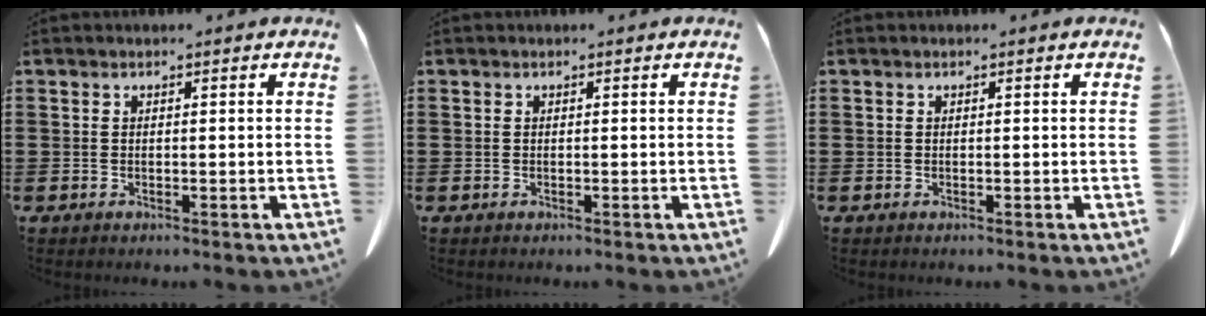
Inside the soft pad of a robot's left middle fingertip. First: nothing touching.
{"total": 0.0}
{"total": 0.0}